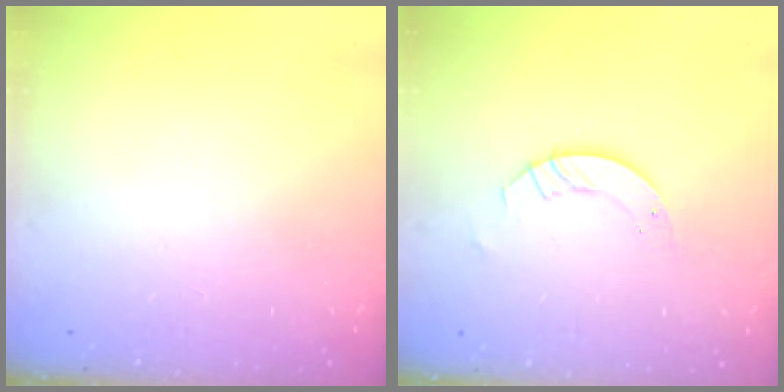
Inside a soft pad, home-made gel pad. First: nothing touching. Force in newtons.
{"total": 3.5, "press": 3.5, "slide": 0.3}